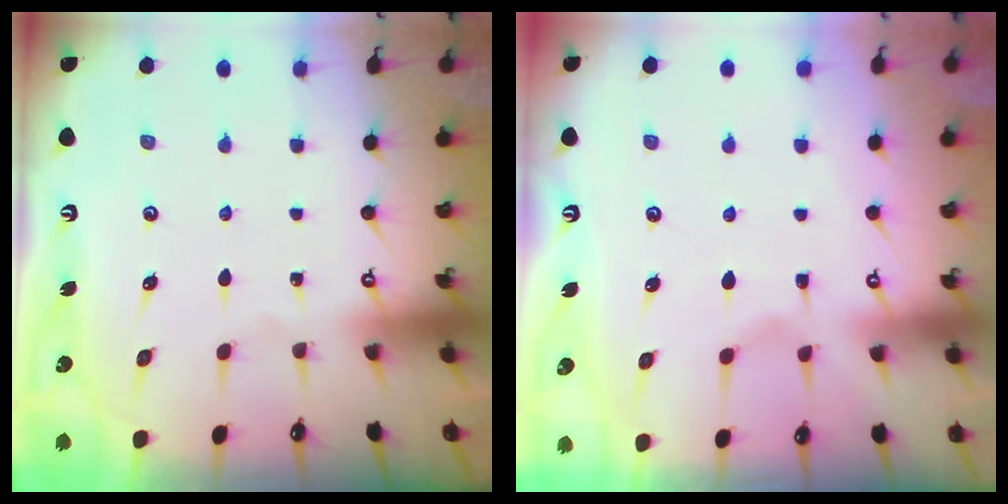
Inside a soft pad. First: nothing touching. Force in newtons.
{"total": 2.0, "press": 1.5, "slide": 1.3}